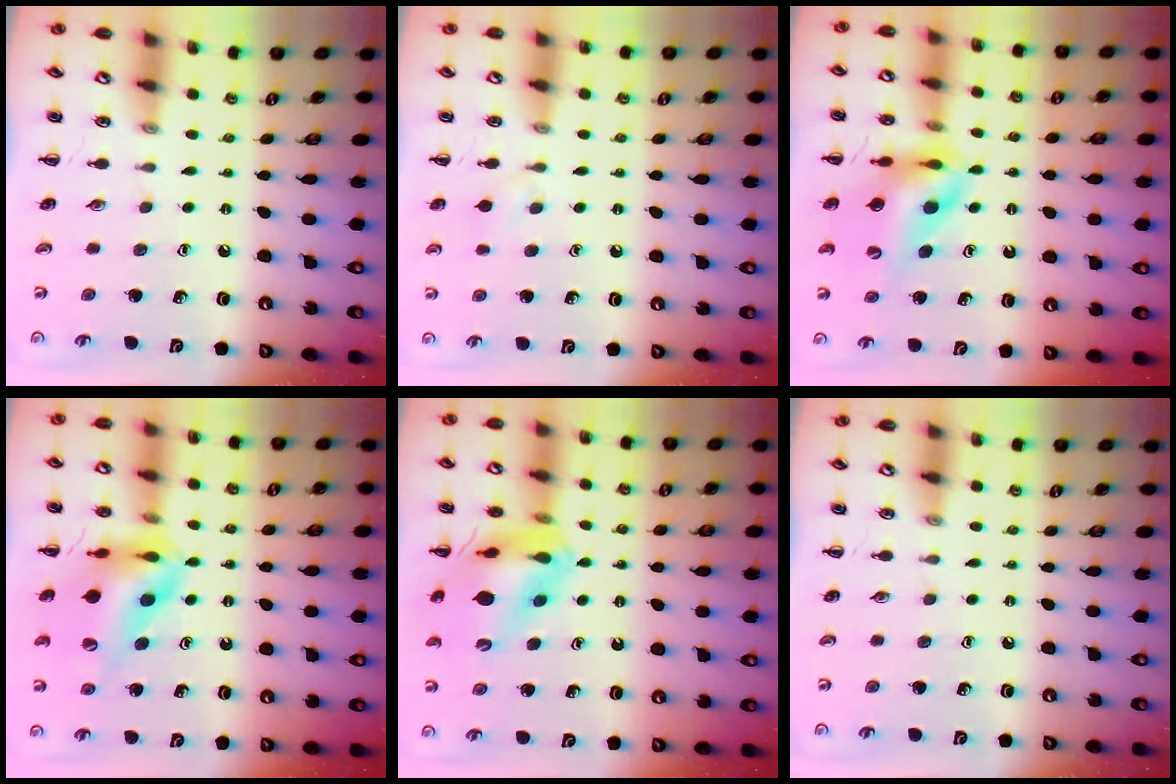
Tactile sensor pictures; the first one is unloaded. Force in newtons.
{"total": 5.4, "press": 5.0, "slide": 1.9}
{"total": 11.8, "press": 11.2, "slide": 3.7}
{"total": 14.5, "press": 13.9, "slide": 4.1}
{"total": 16.0, "press": 15.7, "slide": 2.7}
{"total": 0.0}